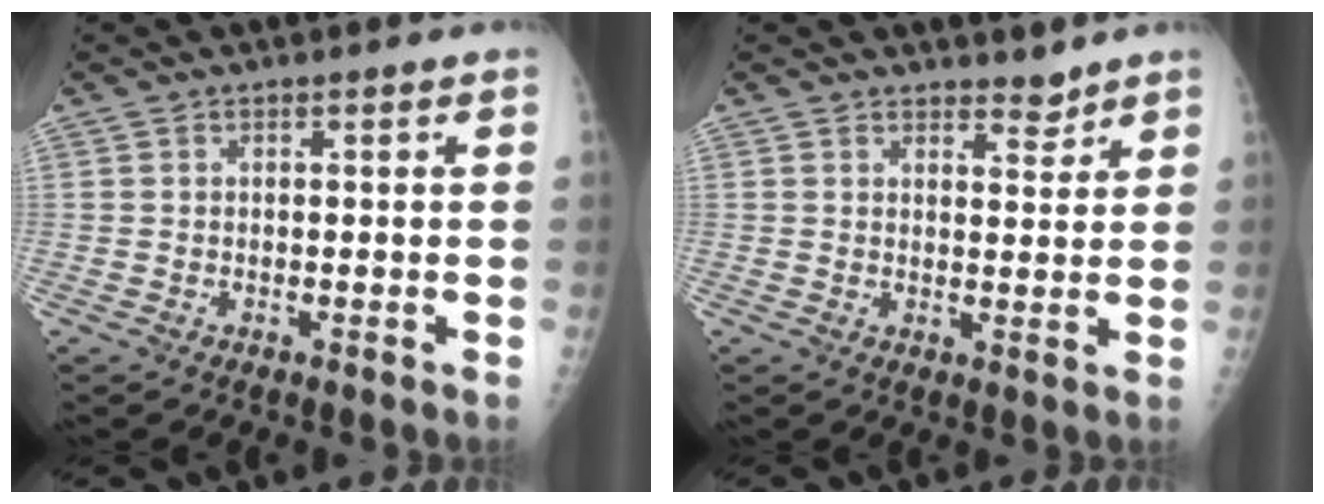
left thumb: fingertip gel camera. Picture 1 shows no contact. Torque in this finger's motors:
{"motor_torque": [0.16, 0.27, -0.28, -0.05, 0.02]}